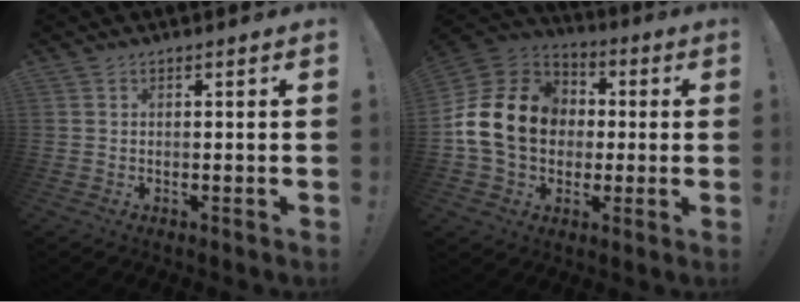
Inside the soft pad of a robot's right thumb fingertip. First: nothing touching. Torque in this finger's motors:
{"motor_torque": [2.39, 2.62, 0.90, -0.60, 0.08]}